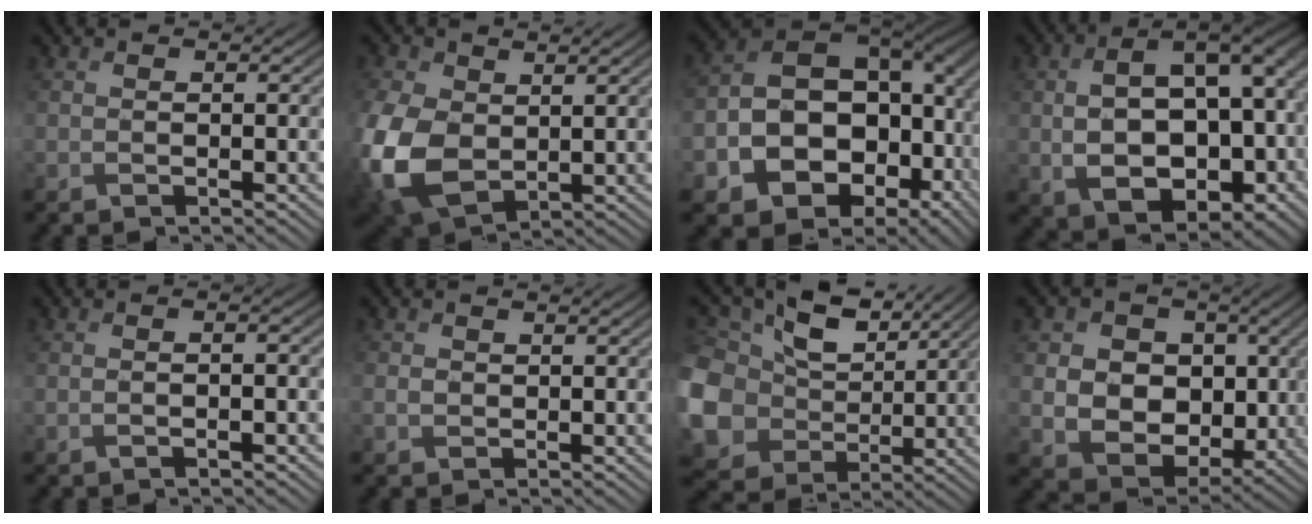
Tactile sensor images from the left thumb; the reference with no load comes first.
{"total": 11.8, "force": [-0.2, 8.2, 8.5], "torque": [-0.260, -0.016, -0.001]}
{"total": 17.8, "force": [-2.8, 13.0, 11.8], "torque": [-0.220, -0.044, -0.017]}
{"total": 14.1, "force": [-1.3, 8.9, 10.9], "torque": [-0.198, -0.017, -0.010]}
{"total": 2.2, "force": [-0.8, 0.4, 2.0], "torque": [-0.036, 0.003, -0.016]}
{"total": 1.1, "force": [0.0, 1.0, 0.5], "torque": [-0.013, -0.002, -0.002]}
{"total": 15.2, "force": [3.4, 12.0, 8.7], "torque": [-0.254, -0.002, 0.070]}
{"total": 10.2, "force": [0.6, 8.4, 5.8], "torque": [-0.140, -0.016, 0.010]}